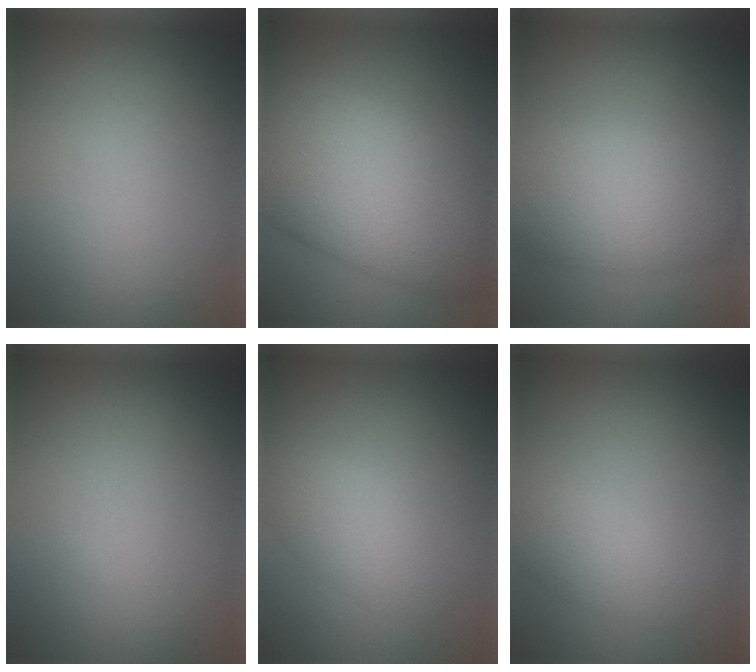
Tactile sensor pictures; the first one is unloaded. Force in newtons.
{"total": 12.2, "press": 12.2, "slide": 0.6}
{"total": 6.4, "press": 6.4, "slide": 0.2}
{"total": 0.0}
{"total": 2.7, "press": 2.7, "slide": 0.1}
{"total": 2.2, "press": 2.2, "slide": 0.1}